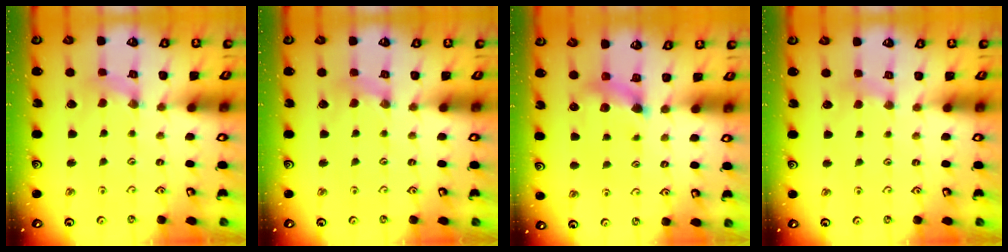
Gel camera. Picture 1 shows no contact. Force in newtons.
{"total": 1.9, "press": 1.9, "slide": 0.3}
{"total": 6.7, "press": 6.7, "slide": 0.6}
{"total": 1.6, "press": 1.6, "slide": 0.4}